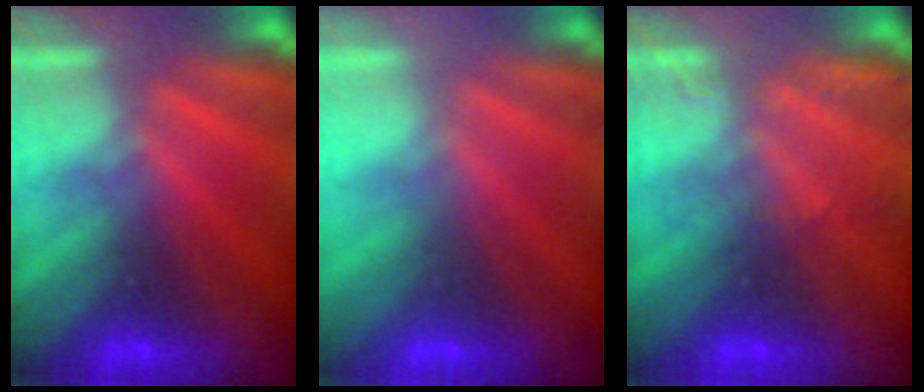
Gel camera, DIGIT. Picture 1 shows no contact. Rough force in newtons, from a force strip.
{"total": 2.9}
{"total": 2.2}